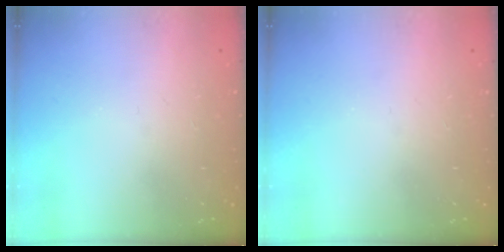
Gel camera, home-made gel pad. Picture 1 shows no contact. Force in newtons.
{"total": 0.0}